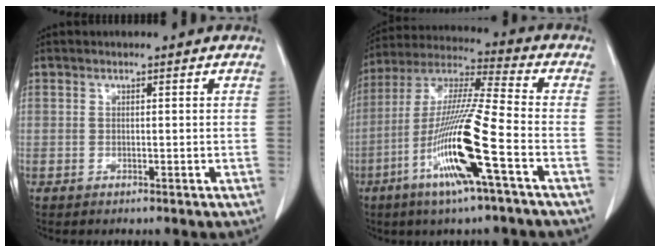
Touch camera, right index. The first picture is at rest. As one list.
[{"total": 16.2, "force": [-6.3, -0.4, 14.9], "torque": [-0.304, -0.017, -0.126]}]